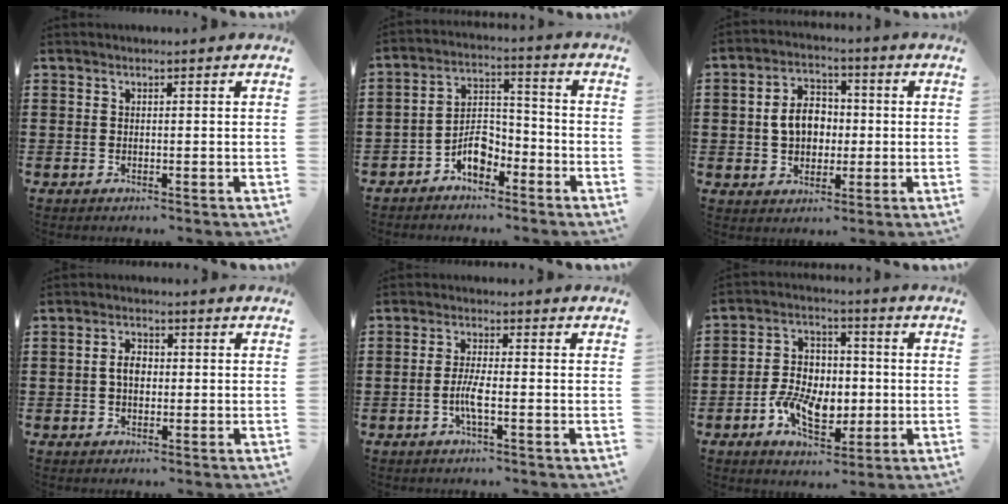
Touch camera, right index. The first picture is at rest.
{"total": 6.0, "force": [-3.9, 3.2, 3.2], "torque": [-0.062, 0.017, -0.073]}
{"total": 6.2, "force": [-0.2, 4.7, 4.1], "torque": [-0.087, 0.010, -0.010]}
{"total": 3.0, "force": [-0.1, 1.8, 2.5], "torque": [-0.049, 0.006, -0.004]}
{"total": 4.0, "force": [-1.3, 0.7, 3.7], "torque": [-0.085, -0.006, -0.031]}
{"total": 8.8, "force": [-2.2, 6.0, 6.0], "torque": [-0.119, 0.011, -0.040]}